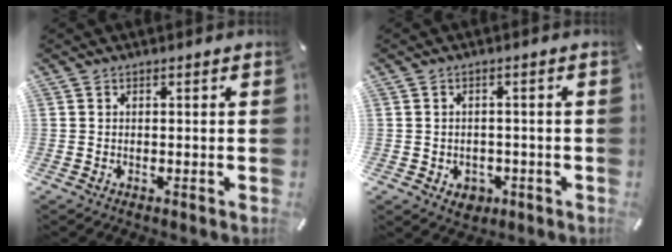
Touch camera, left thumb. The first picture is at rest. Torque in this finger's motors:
{"motor_torque": [0.00, 0.03, 0.00, 0.00, 0.00]}